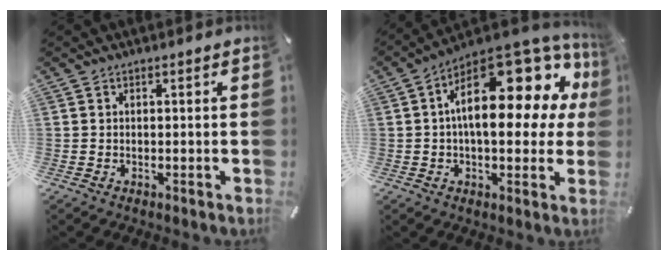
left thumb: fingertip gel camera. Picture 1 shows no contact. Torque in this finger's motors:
{"motor_torque": [1.37, 1.14, 2.53, -0.21, 0.28]}